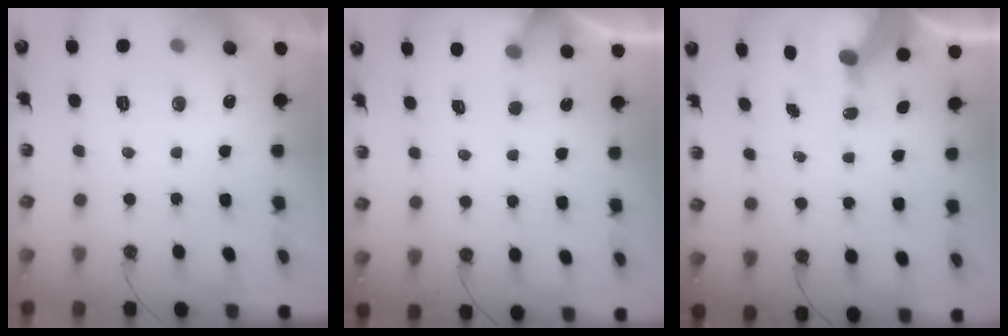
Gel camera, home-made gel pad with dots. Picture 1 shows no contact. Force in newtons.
{"total": 2.7, "press": 2.7, "slide": 0.2}
{"total": 8.1, "press": 8.1, "slide": 1.1}